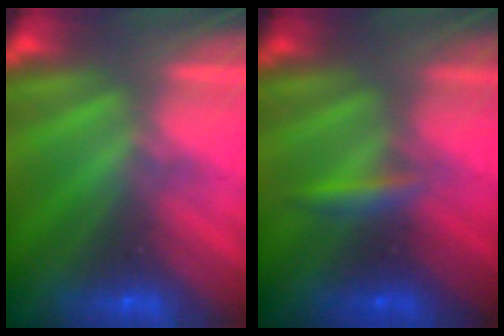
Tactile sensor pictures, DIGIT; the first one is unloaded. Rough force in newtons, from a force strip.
{"total": 2.4}